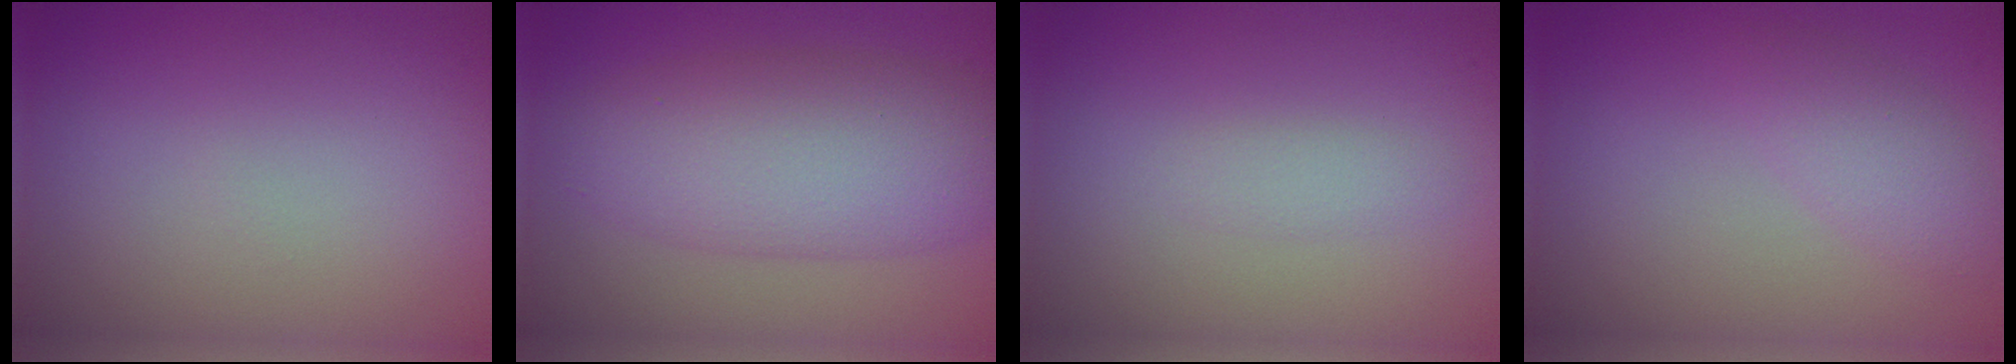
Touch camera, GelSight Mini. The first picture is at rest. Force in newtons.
{"total": 7.9, "press": 7.9, "slide": 0.1}
{"total": 1.1, "press": 1.1, "slide": 0.1}
{"total": 2.3, "press": 2.3, "slide": 0.1}